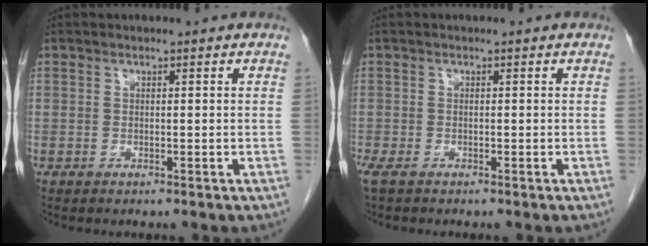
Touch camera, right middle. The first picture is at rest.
{"total": 2.3, "force": [-1.7, 0.9, 1.4], "torque": [-0.035, -0.010, -0.026]}